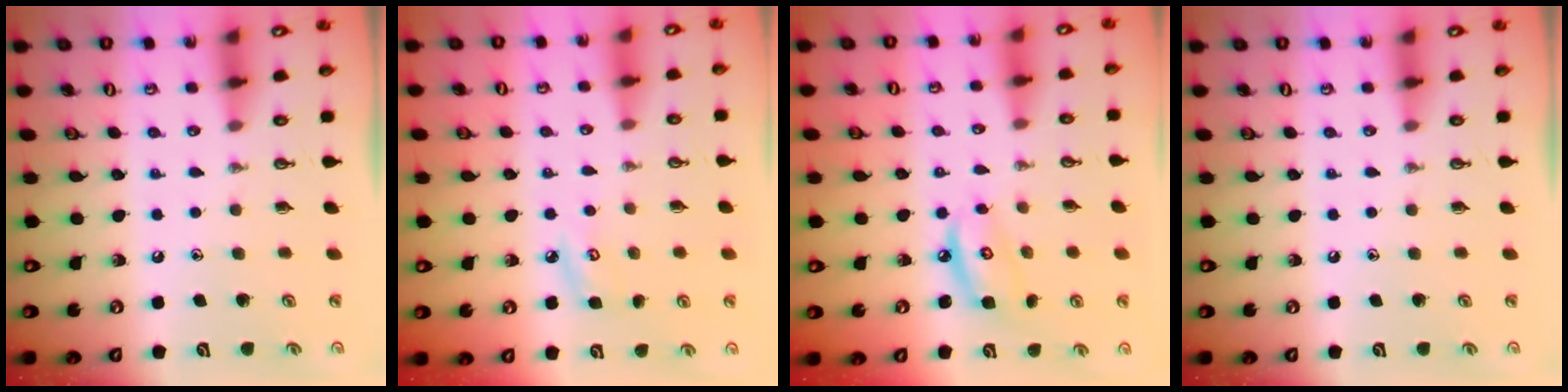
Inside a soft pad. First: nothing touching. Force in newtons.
{"total": 5.4, "press": 5.4, "slide": 0.8}
{"total": 6.4, "press": 6.4, "slide": 0.5}
{"total": 0.0}